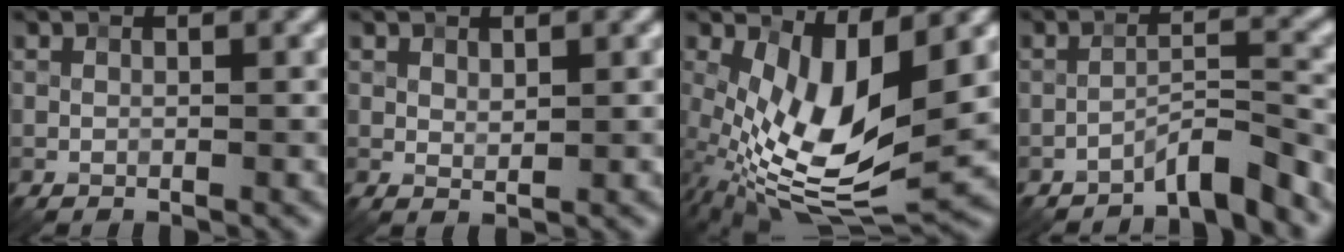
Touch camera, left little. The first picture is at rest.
{"total": 1.0, "force": [0.6, 0.6, 0.6], "torque": [-0.013, -0.003, 0.014]}
{"total": 11.1, "force": [0.1, 4.9, 10.0], "torque": [-0.203, -0.024, 0.004]}
{"total": 3.8, "force": [-3.2, 0.4, 2.0], "torque": [-0.027, 0.015, -0.061]}